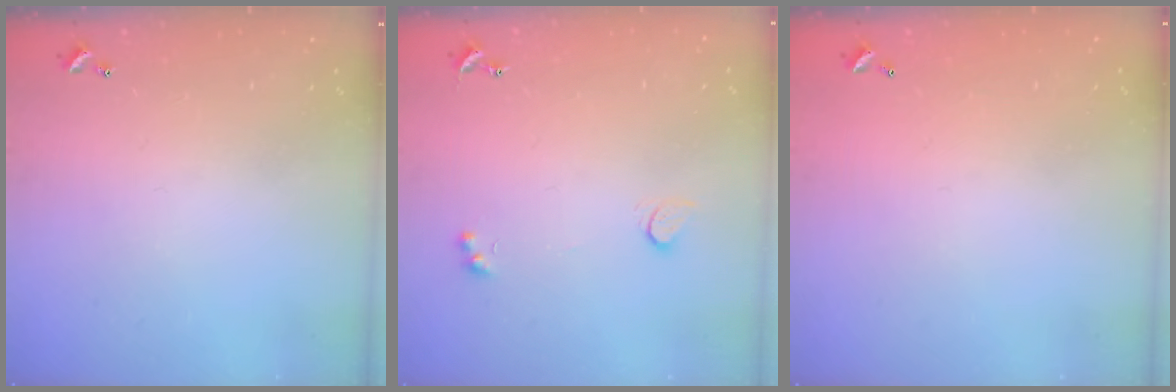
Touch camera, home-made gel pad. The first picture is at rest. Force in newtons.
{"total": 2.6, "press": 2.3, "slide": 1.2}
{"total": 2.8, "press": 2.8, "slide": 0.1}